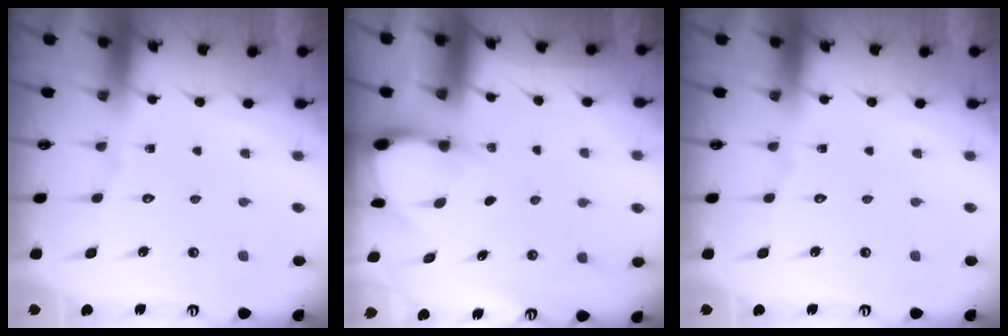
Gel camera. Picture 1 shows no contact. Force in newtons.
{"total": 3.0, "press": 3.0, "slide": 0.3}
{"total": 0.0}